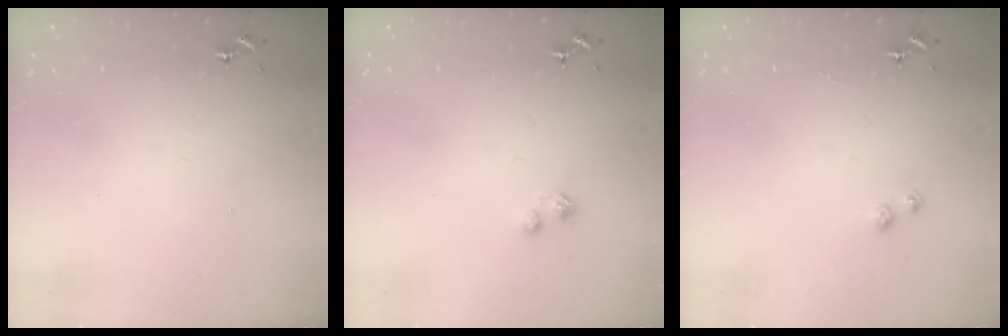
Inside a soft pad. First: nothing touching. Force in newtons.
{"total": 2.9, "press": 2.9, "slide": 0.5}
{"total": 2.3, "press": 2.3, "slide": 0.3}